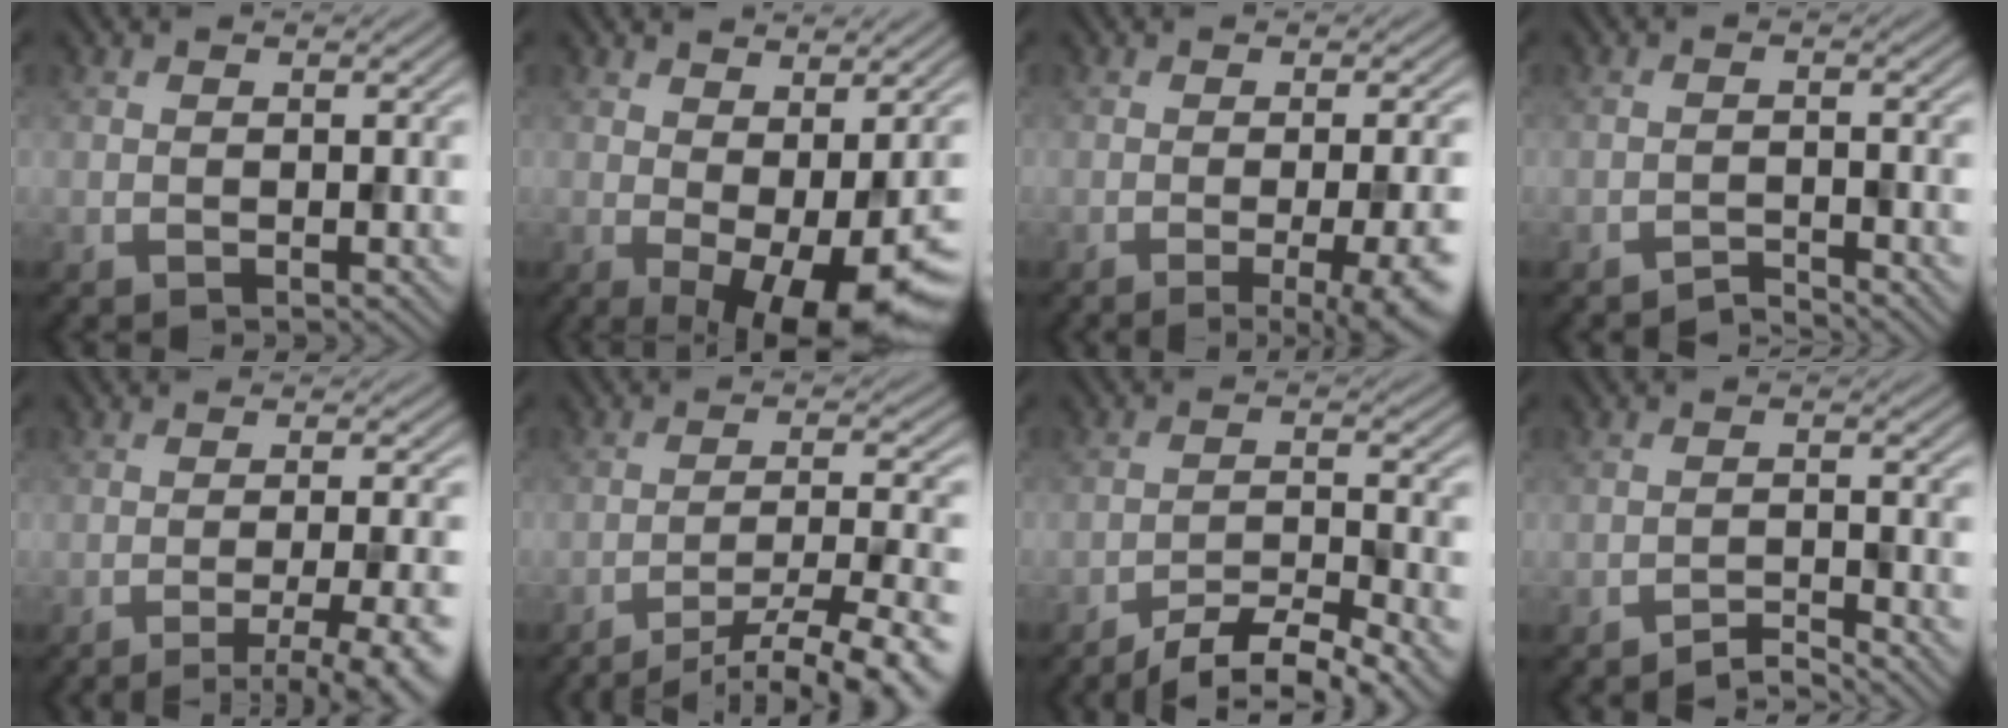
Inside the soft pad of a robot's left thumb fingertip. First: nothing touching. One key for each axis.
{"total": 8.7, "fx": -2.1, "fy": 2.8, "fz": 8.0, "tx": -0.111, "ty": -0.012, "tz": -0.018}
{"total": 10.3, "fx": -3.3, "fy": 3.0, "fz": 9.3, "tx": -0.094, "ty": 0.003, "tz": -0.041}
{"total": 1.8, "fx": -1.8, "fy": 0.1, "fz": 0.5, "tx": -0.001, "ty": 0.005, "tz": -0.041}
{"total": 8.6, "fx": -5.2, "fy": 1.4, "fz": 6.8, "tx": -0.095, "ty": 0.003, "tz": -0.072}
{"total": 13.2, "fx": -10.1, "fy": 2.6, "fz": 8.1, "tx": -0.124, "ty": -0.005, "tz": -0.135}
{"total": 7.4, "fx": -5.9, "fy": 1.5, "fz": 4.3, "tx": -0.077, "ty": -0.002, "tz": -0.094}
{"total": 2.4, "fx": -2.2, "fy": 0.1, "fz": 0.9, "tx": -0.008, "ty": 0.006, "tz": -0.050}